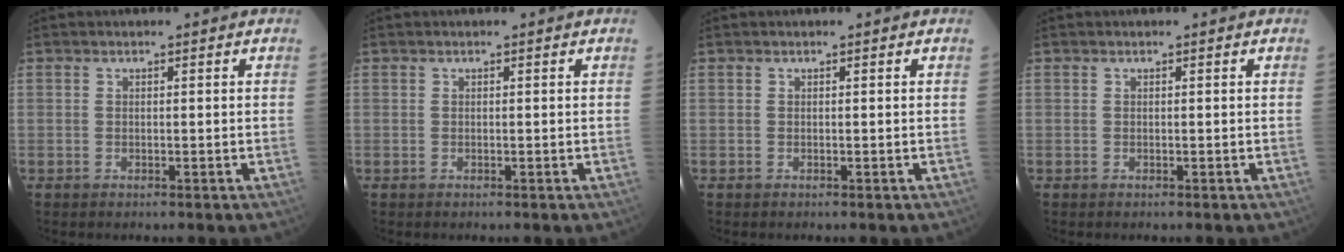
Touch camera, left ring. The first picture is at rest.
{"total": 0.0}
{"total": 0.0}
{"total": 0.0}